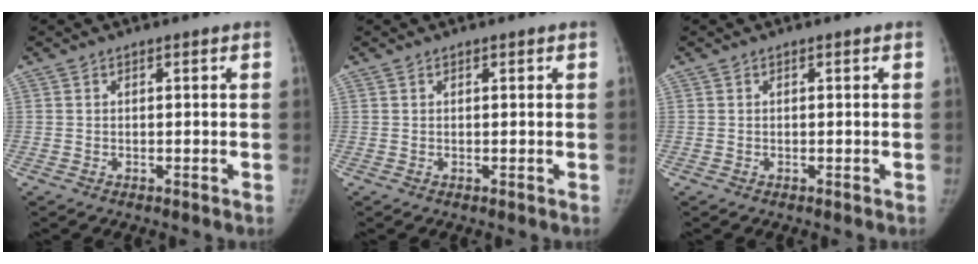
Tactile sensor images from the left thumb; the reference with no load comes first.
{"total": 0.0}
{"total": 0.0}